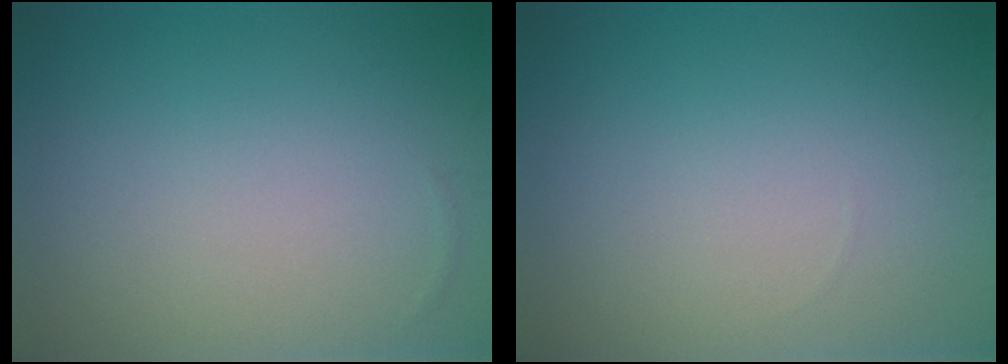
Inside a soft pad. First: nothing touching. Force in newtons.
{"total": 0.0}